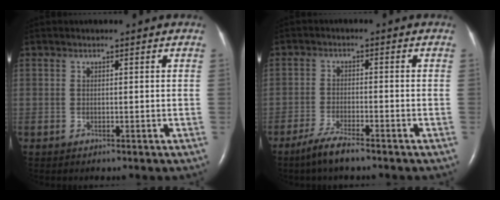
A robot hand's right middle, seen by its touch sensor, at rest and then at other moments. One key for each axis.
{"total": 4.5, "fx": -3.5, "fy": 0.3, "fz": 2.8, "tx": -0.068, "ty": -0.011, "tz": -0.069}